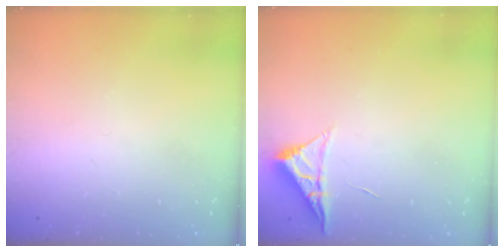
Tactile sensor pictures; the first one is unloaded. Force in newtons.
{"total": 4.7, "press": 4.7, "slide": 0.7}